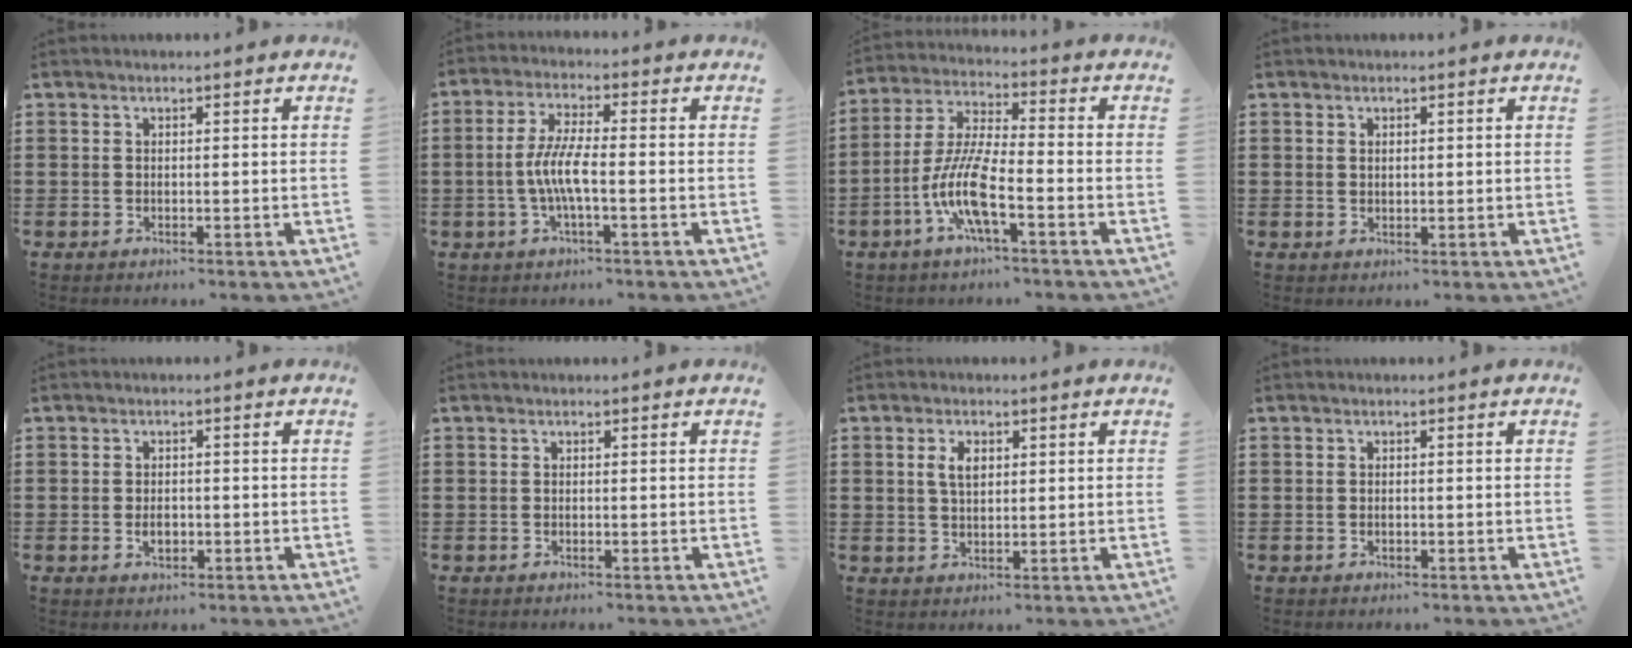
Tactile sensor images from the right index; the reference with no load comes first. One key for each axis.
{"total": 5.4, "fx": -1.3, "fy": 0.9, "fz": 5.2, "tx": -0.113, "ty": -0.006, "tz": -0.032}
{"total": 9.6, "fx": -4.1, "fy": 1.8, "fz": 8.5, "tx": -0.200, "ty": -0.015, "tz": -0.086}
{"total": 0.7, "fx": 0.2, "fy": 0.5, "fz": 0.4, "tx": -0.010, "ty": 0.002, "tz": 0.005}
{"total": 2.3, "fx": -0.5, "fy": 1.3, "fz": 1.8, "tx": -0.034, "ty": 0.002, "tz": -0.010}
{"total": 0.0}
{"total": 3.3, "fx": 0.9, "fy": 1.7, "fz": 2.7, "tx": -0.057, "ty": 0.008, "tz": 0.013}
{"total": 0.7, "fx": -0.2, "fy": 0.3, "fz": 0.6, "tx": -0.013, "ty": -0.002, "tz": -0.004}